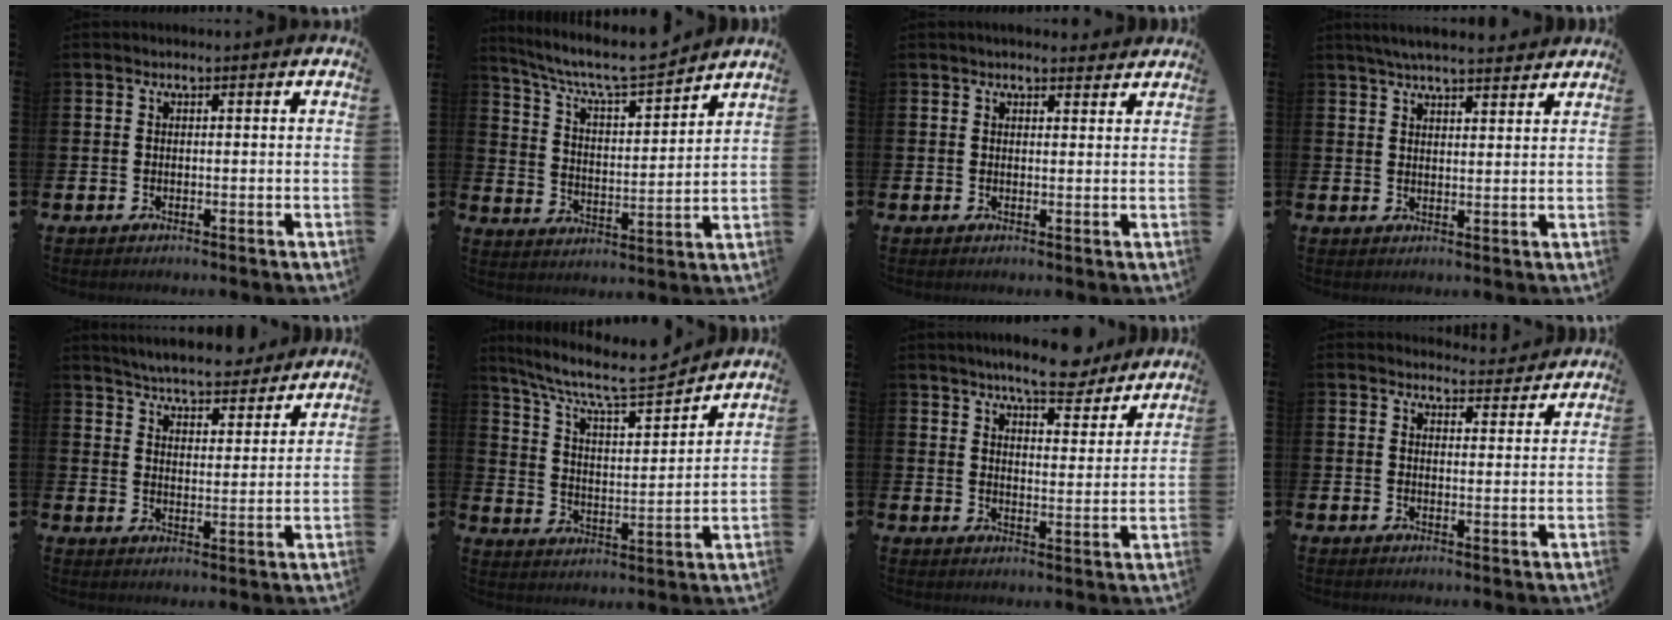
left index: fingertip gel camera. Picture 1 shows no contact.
{"total": 8.4, "force": [7.8, 1.2, 2.8], "torque": [-0.083, -0.057, 0.135]}
{"total": 2.1, "force": [2.1, 0.5, 0.1], "torque": [0.003, -0.007, 0.036]}
{"total": 4.9, "force": [4.6, 0.5, 1.5], "torque": [-0.037, -0.012, 0.085]}
{"total": 5.8, "force": [5.7, 0.7, 0.9], "torque": [-0.037, -0.036, 0.098]}
{"total": 9.5, "force": [8.5, 1.7, 3.9], "torque": [-0.105, -0.058, 0.144]}
{"total": 7.7, "force": [7.3, 1.2, 2.2], "torque": [-0.047, -0.039, 0.130]}
{"total": 3.5, "force": [3.5, 0.6, -0.1], "torque": [0.003, -0.023, 0.062]}